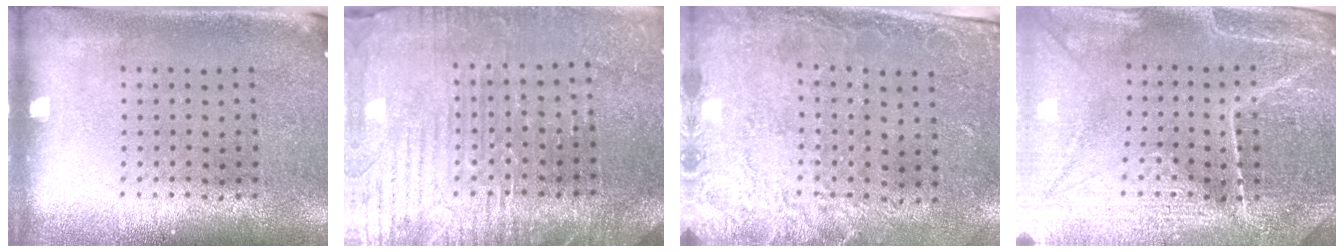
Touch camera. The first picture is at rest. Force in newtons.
{"total": 3.9, "press": 3.7, "slide": 1.2}
{"total": 2.5, "press": 1.9, "slide": 1.6}
{"total": 4.6, "press": 4.4, "slide": 1.2}